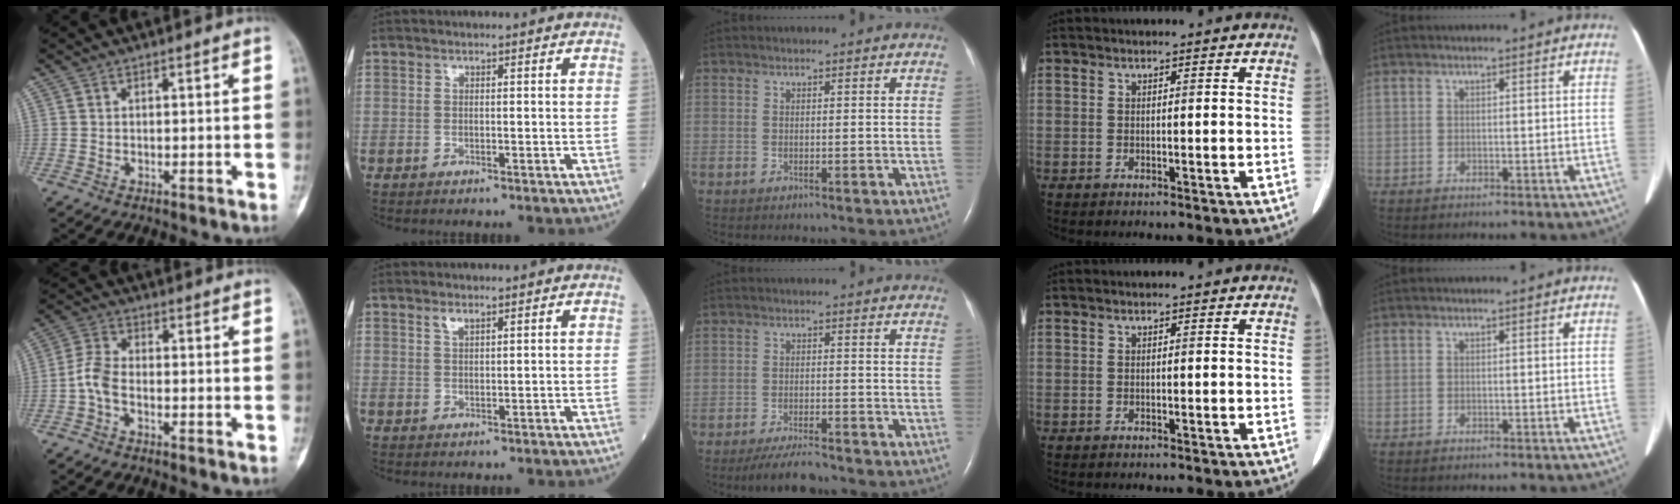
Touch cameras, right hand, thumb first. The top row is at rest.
{"thumb": {"total": 4.6, "force": [-1.6, 2.5, 3.5], "torque": [-0.077, 0.017, -0.041]}, "index": {"total": 1.3, "force": [1.0, 0.3, 0.8], "torque": [-0.018, 0.003, 0.025]}, "middle": {"total": 5.3, "force": [-4.7, 0.8, 2.4], "torque": [-0.047, -0.014, -0.082]}}